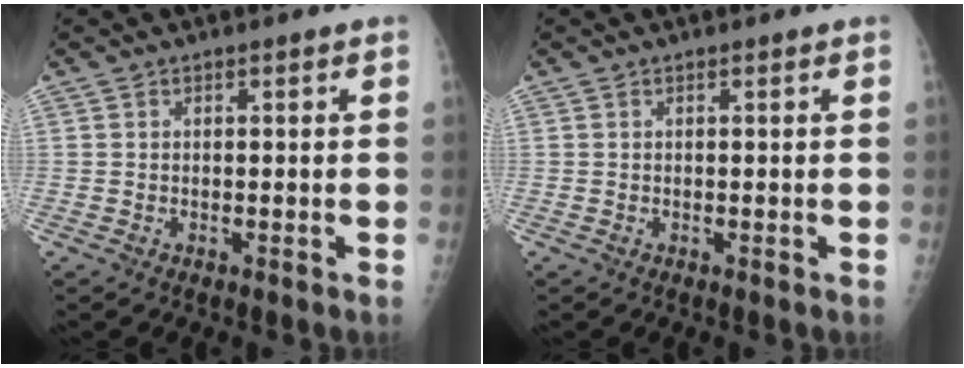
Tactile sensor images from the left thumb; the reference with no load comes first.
{"total": 0.0}